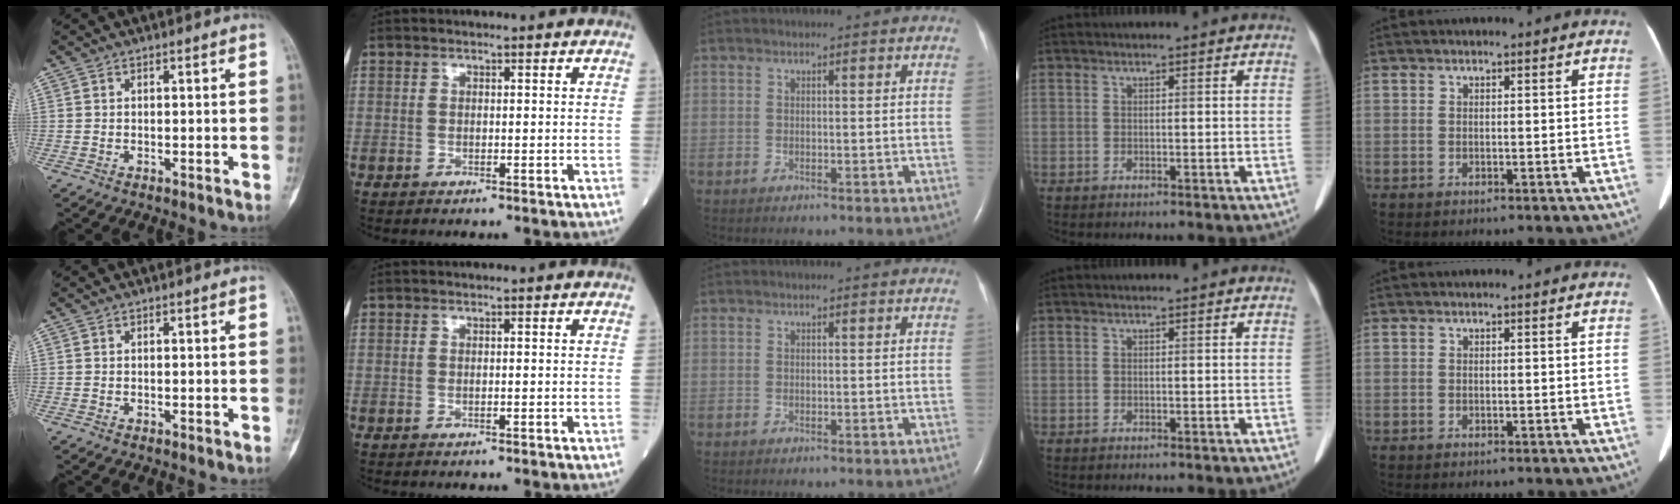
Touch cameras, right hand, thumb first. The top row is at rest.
{}